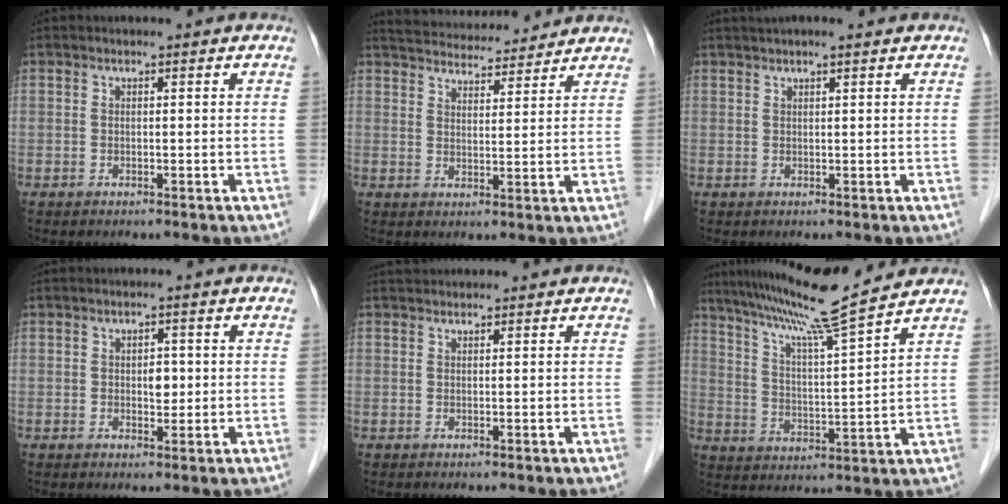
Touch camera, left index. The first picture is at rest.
{"total": 12.7, "force": [12.0, 2.1, 3.5], "torque": [-0.055, 0.023, 0.175]}
{"total": 3.9, "force": [3.2, 0.1, 2.2], "torque": [-0.031, 0.028, 0.050]}
{"total": 2.1, "force": [0.0, 1.3, 1.7], "torque": [-0.022, -0.002, 0.001]}
{"total": 1.8, "force": [1.8, 0.3, 0.3], "torque": [-0.007, 0.023, 0.032]}
{"total": 12.9, "force": [11.2, -2.0, 6.1], "torque": [-0.112, 0.000, 0.187]}